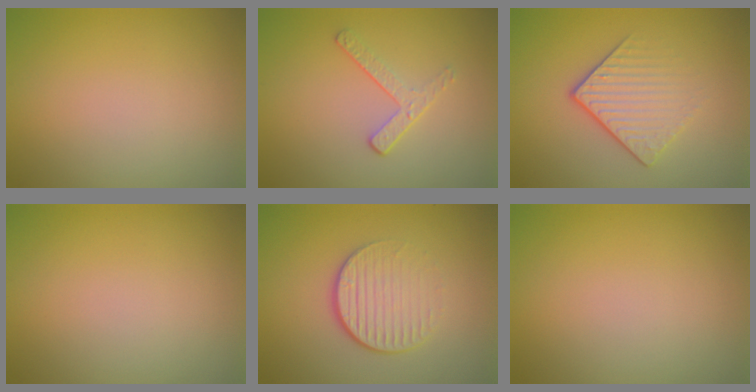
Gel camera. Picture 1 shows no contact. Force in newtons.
{"total": 1.8, "press": 1.1, "slide": 1.4}
{"total": 4.2, "press": 2.6, "slide": 3.3}
{"total": 0.0}
{"total": 4.4, "press": 2.7, "slide": 3.5}
{"total": 0.0}